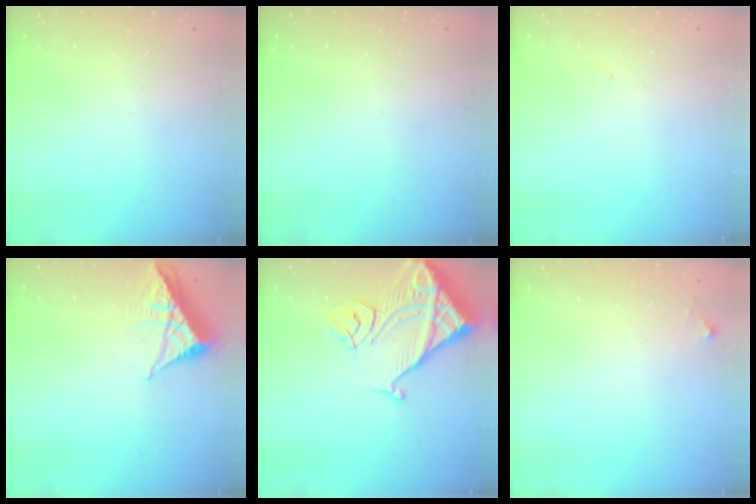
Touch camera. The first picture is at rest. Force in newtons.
{"total": 0.0}
{"total": 2.4, "press": 2.3, "slide": 0.8}
{"total": 6.3, "press": 6.2, "slide": 0.9}
{"total": 15.0, "press": 14.9, "slide": 1.9}
{"total": 2.8, "press": 2.8, "slide": 0.2}